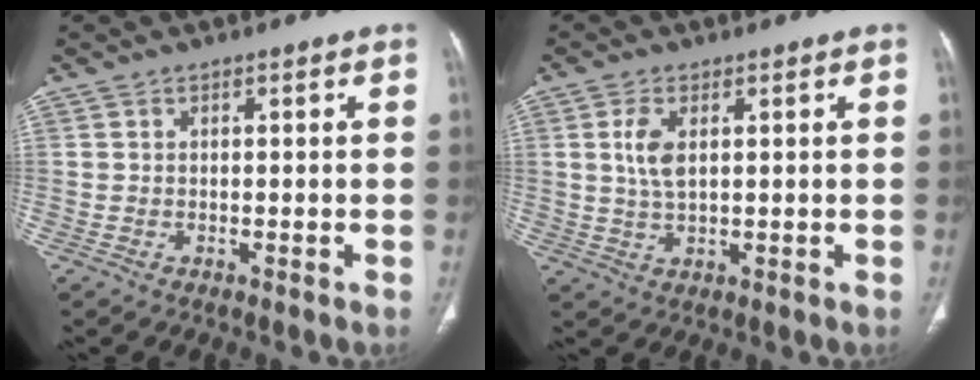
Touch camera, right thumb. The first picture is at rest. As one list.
[{"total": 4.9, "force": [1.3, 2.4, 4.1], "torque": [-0.087, -0.004, 0.030]}]